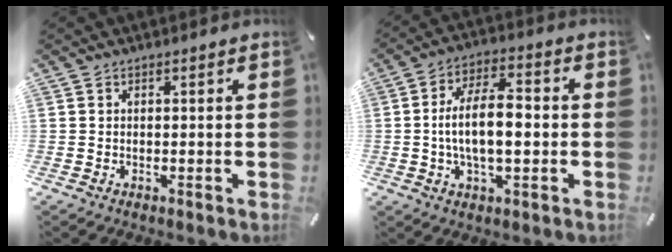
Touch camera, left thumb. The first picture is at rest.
{"total": 11.6, "force": [-0.9, 5.6, 10.1], "torque": [-0.186, 0.005, -0.022]}